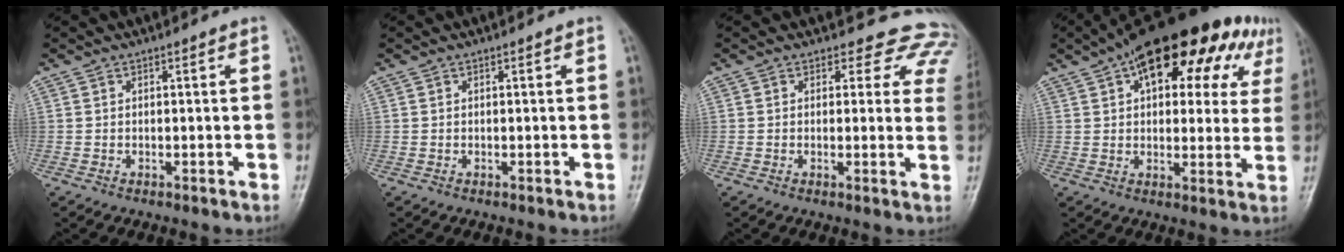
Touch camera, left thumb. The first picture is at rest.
{"total": 0.0}
{"total": 10.6, "force": [8.9, 5.5, 1.7], "torque": [0.038, -0.037, 0.061]}
{"total": 22.7, "force": [10.8, 11.3, 16.5], "torque": [-0.191, 0.017, 0.148]}